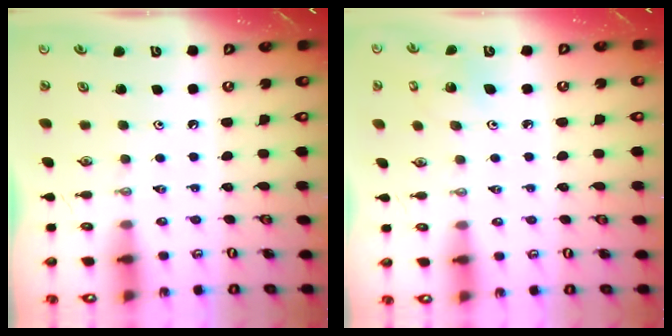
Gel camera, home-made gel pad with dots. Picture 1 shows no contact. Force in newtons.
{"total": 2.9, "press": 2.9, "slide": 0.2}